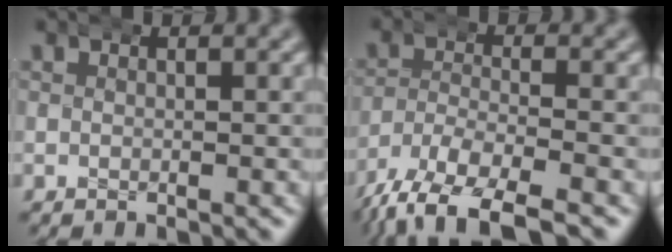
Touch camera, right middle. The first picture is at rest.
{"total": 8.6, "force": [-6.2, 3.4, 4.9], "torque": [-0.096, -0.034, -0.082]}